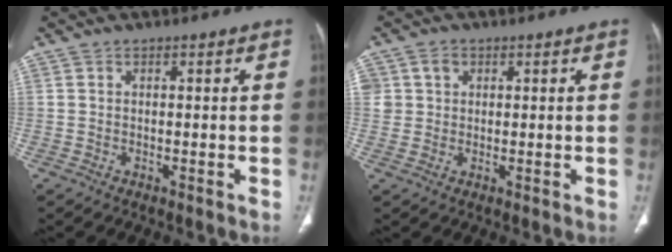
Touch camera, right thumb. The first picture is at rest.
{"total": 3.2, "force": [1.1, 2.9, 0.9], "torque": [-0.001, -0.003, 0.020]}